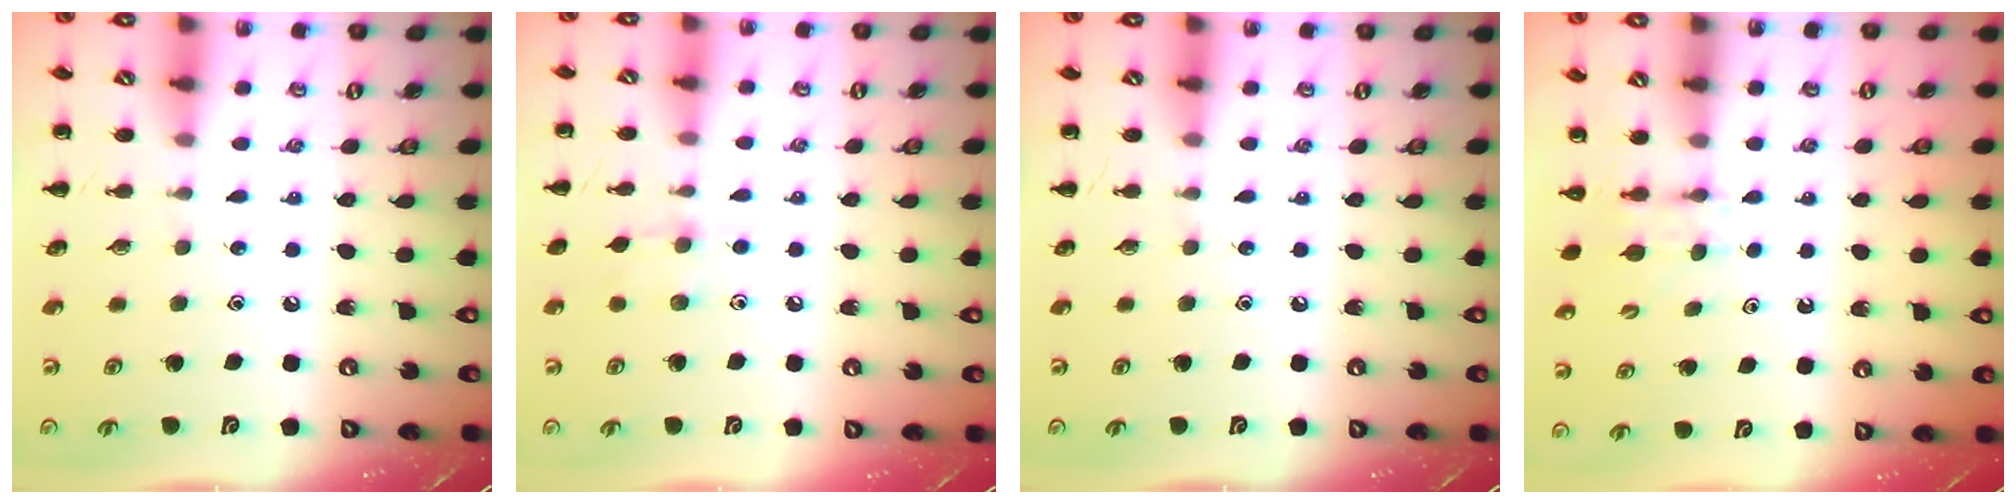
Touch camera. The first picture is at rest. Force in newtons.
{"total": 5.5, "press": 5.3, "slide": 1.6}
{"total": 0.0}
{"total": 3.7, "press": 3.3, "slide": 1.5}